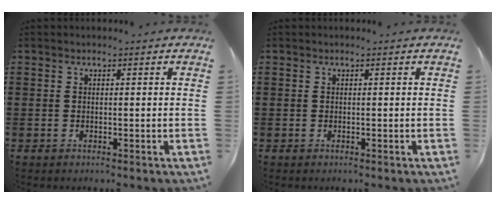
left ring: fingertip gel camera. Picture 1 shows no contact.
{"total": 0.0}